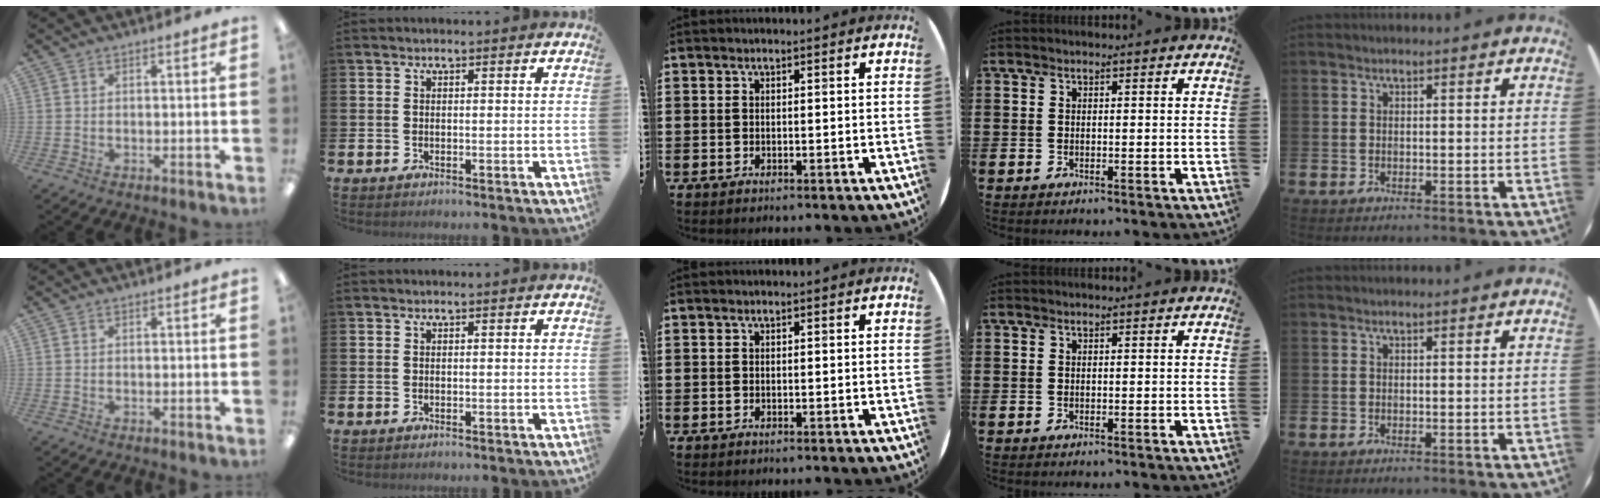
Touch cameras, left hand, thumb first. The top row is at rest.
{}